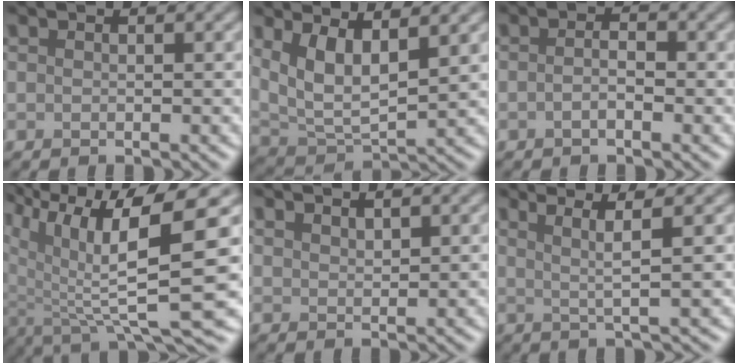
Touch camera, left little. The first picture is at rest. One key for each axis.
{"total": 5.6, "fx": 2.6, "fy": 2.2, "fz": 4.4, "tx": -0.096, "ty": -0.011, "tz": 0.055}
{"total": 1.4, "fx": -0.5, "fy": 0.4, "fz": 1.2, "tx": -0.025, "ty": 0.000, "tz": -0.013}
{"total": 10.8, "fx": 3.4, "fy": 4.2, "fz": 9.4, "tx": -0.198, "ty": -0.013, "tz": 0.074}
{"total": 1.6, "fx": 1.4, "fy": 0.4, "fz": 0.6, "tx": -0.013, "ty": -0.001, "tz": 0.028}
{"total": 3.5, "fx": 1.9, "fy": 0.4, "fz": 2.9, "tx": -0.054, "ty": 0.003, "tz": 0.031}